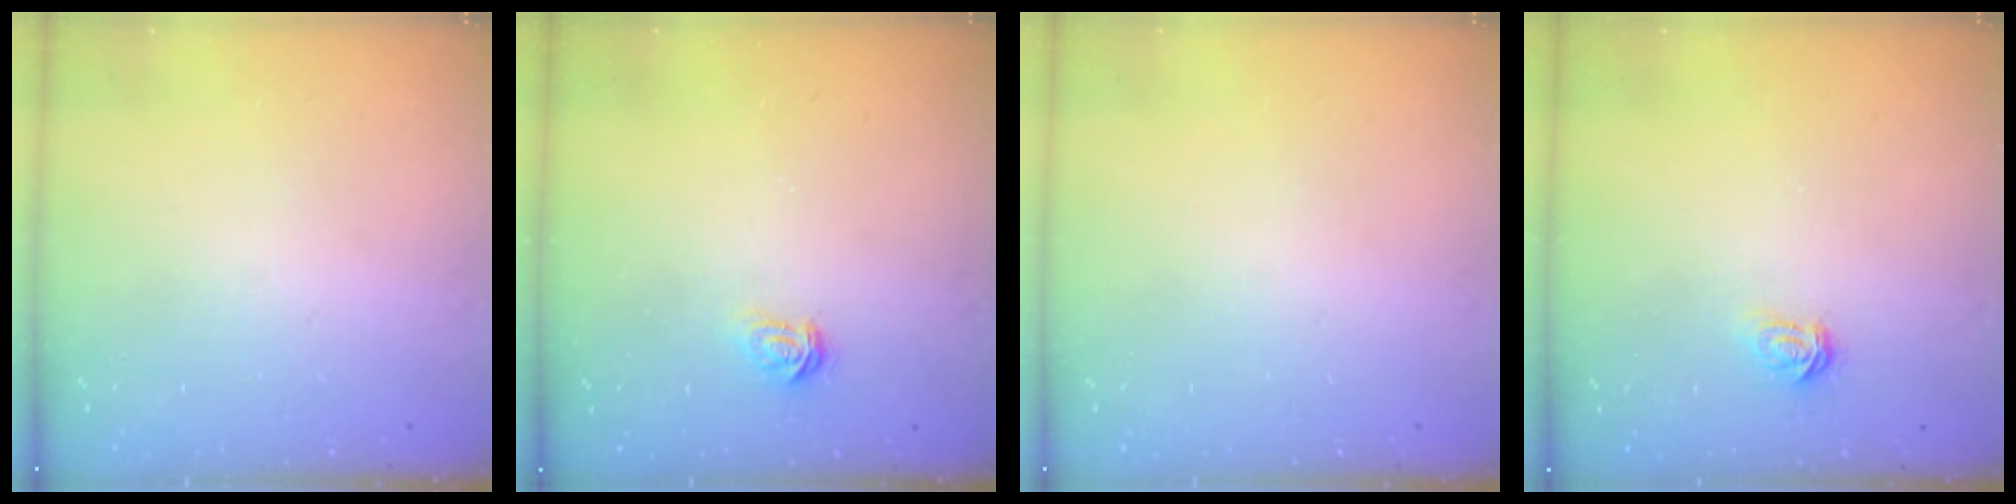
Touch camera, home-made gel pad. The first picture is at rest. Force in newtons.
{"total": 3.0, "press": 3.0, "slide": 0.3}
{"total": 0.0}
{"total": 2.8, "press": 2.7, "slide": 0.3}